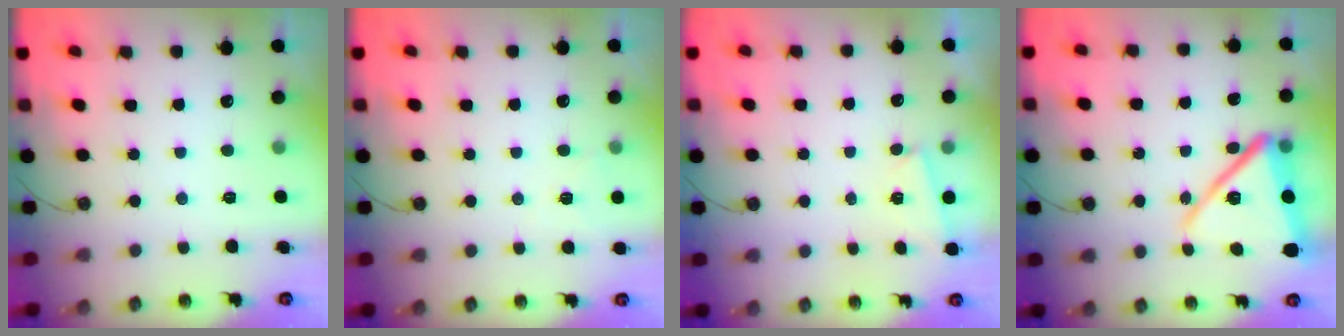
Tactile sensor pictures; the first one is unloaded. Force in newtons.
{"total": 5.0, "press": 4.2, "slide": 2.6}
{"total": 1.7, "press": 1.3, "slide": 1.0}
{"total": 17.4, "press": 16.9, "slide": 4.2}